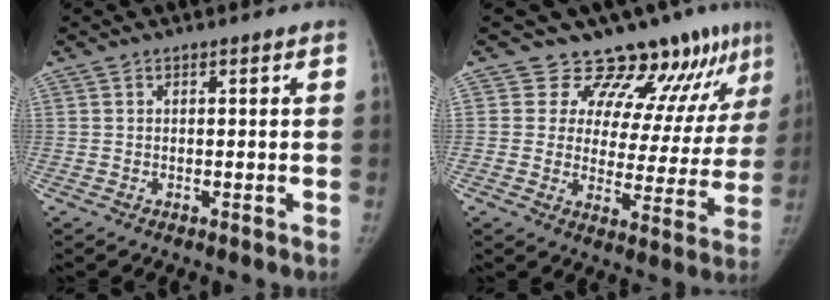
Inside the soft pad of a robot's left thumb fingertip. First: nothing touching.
{"total": 13.5, "force": [10.9, 5.3, 6.1], "torque": [-0.040, -0.076, 0.139]}